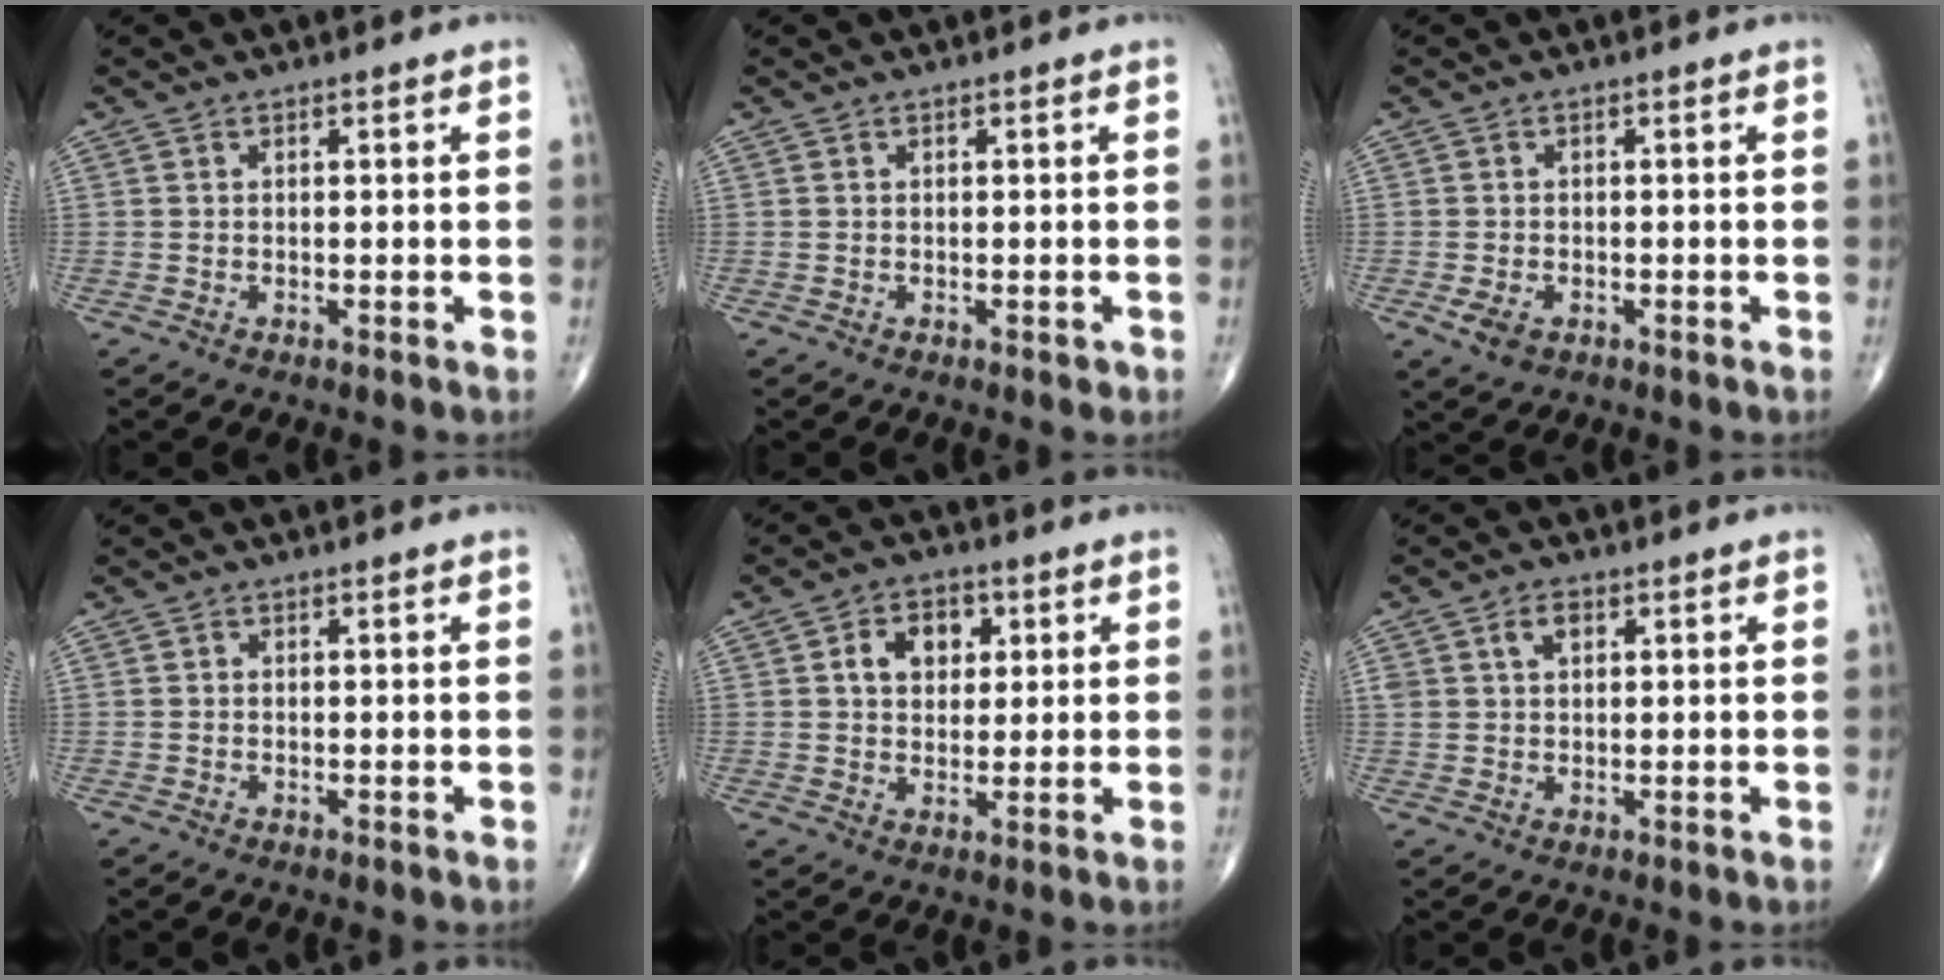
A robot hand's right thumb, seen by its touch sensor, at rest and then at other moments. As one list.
[{"total": 0.7, "force": [-0.3, 0.4, 0.5], "torque": [-0.001, 0.001, -0.003]}, {"total": 3.2, "force": [-1.3, 2.1, 2.1], "torque": [-0.040, 0.000, -0.018]}, {"total": 0.0}, {"total": 7.3, "force": [2.0, 5.3, 4.6], "torque": [-0.042, 0.002, 0.029]}, {"total": 3.2, "force": [1.3, 2.2, 2.0], "torque": [-0.031, 0.003, 0.025]}]